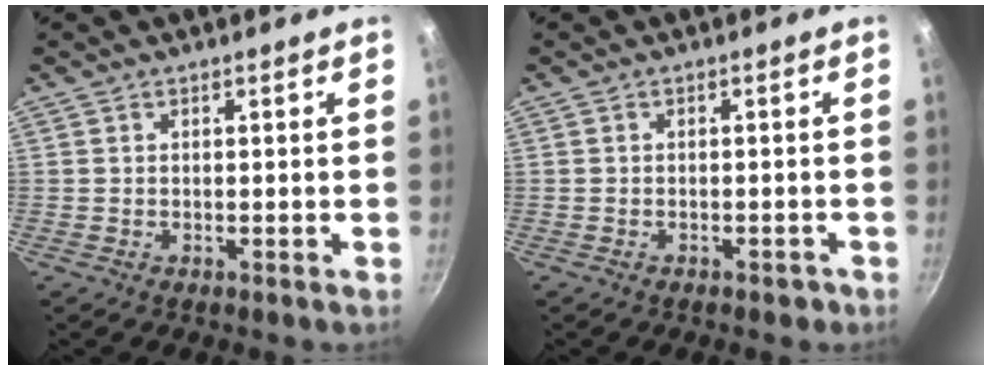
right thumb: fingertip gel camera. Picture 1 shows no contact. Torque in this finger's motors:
{"motor_torque": [0.17, 0.35, -0.25, 0.01, 0.02]}